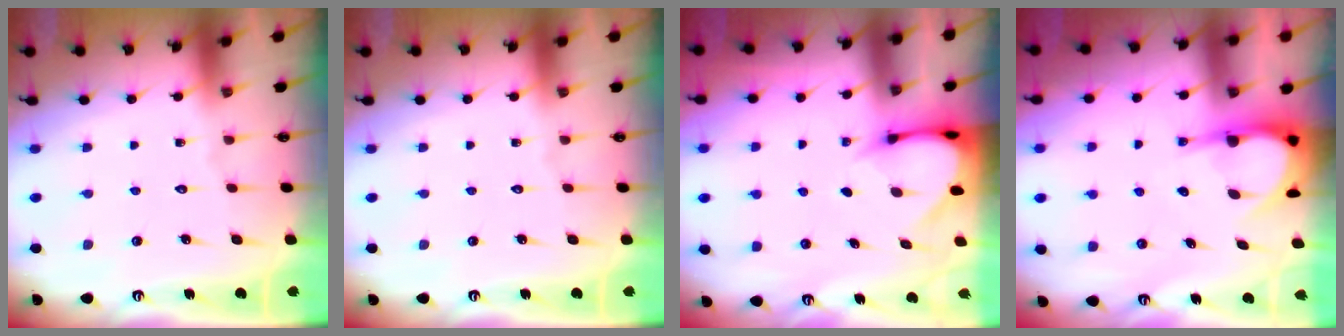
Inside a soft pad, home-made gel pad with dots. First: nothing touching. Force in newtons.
{"total": 0.0}
{"total": 3.3, "press": 3.3, "slide": 0.1}
{"total": 5.5, "press": 5.5, "slide": 0.4}